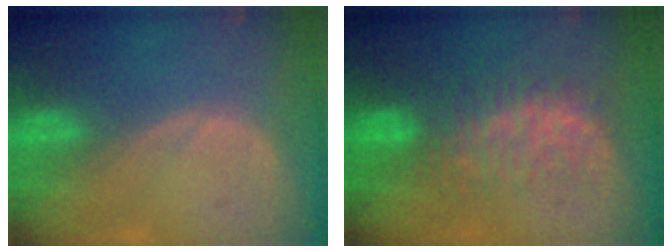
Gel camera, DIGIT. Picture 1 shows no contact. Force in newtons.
{"total": 7.8, "press": 7.6, "slide": 1.3}